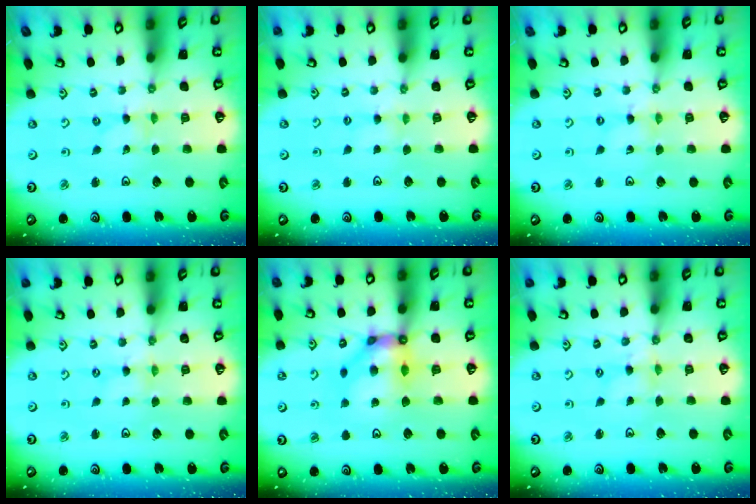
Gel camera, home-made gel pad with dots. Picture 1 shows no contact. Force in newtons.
{"total": 2.9, "press": 2.9, "slide": 0.3}
{"total": 0.0}
{"total": 0.0}
{"total": 10.1, "press": 10.0, "slide": 1.4}
{"total": 1.6, "press": 1.6, "slide": 0.2}